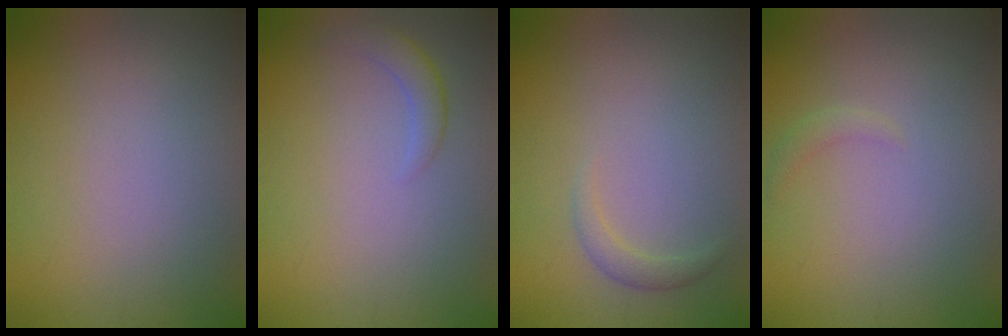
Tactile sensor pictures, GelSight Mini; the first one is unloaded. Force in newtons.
{"total": 1.6, "press": 1.6, "slide": 0.1}
{"total": 1.2, "press": 1.2, "slide": 0.2}
{"total": 0.8, "press": 0.8, "slide": 0.1}